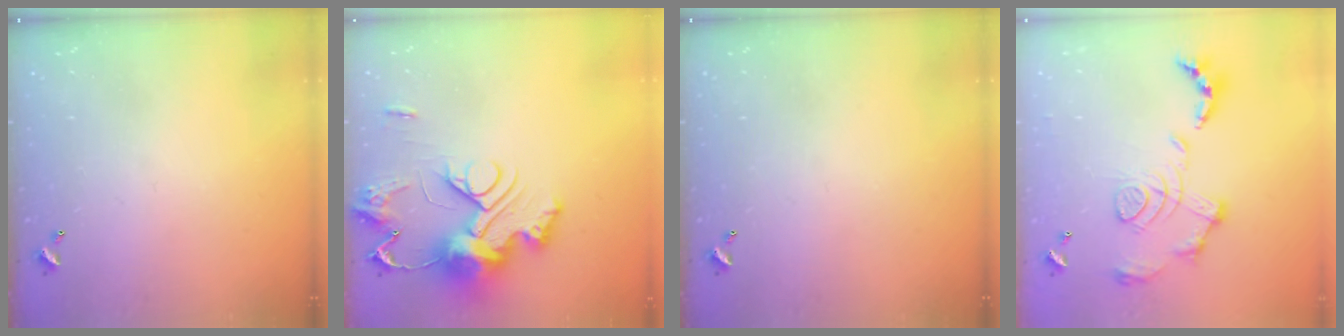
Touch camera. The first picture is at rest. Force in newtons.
{"total": 18.2, "press": 18.1, "slide": 0.9}
{"total": 0.0}
{"total": 1.7, "press": 1.1, "slide": 1.3}